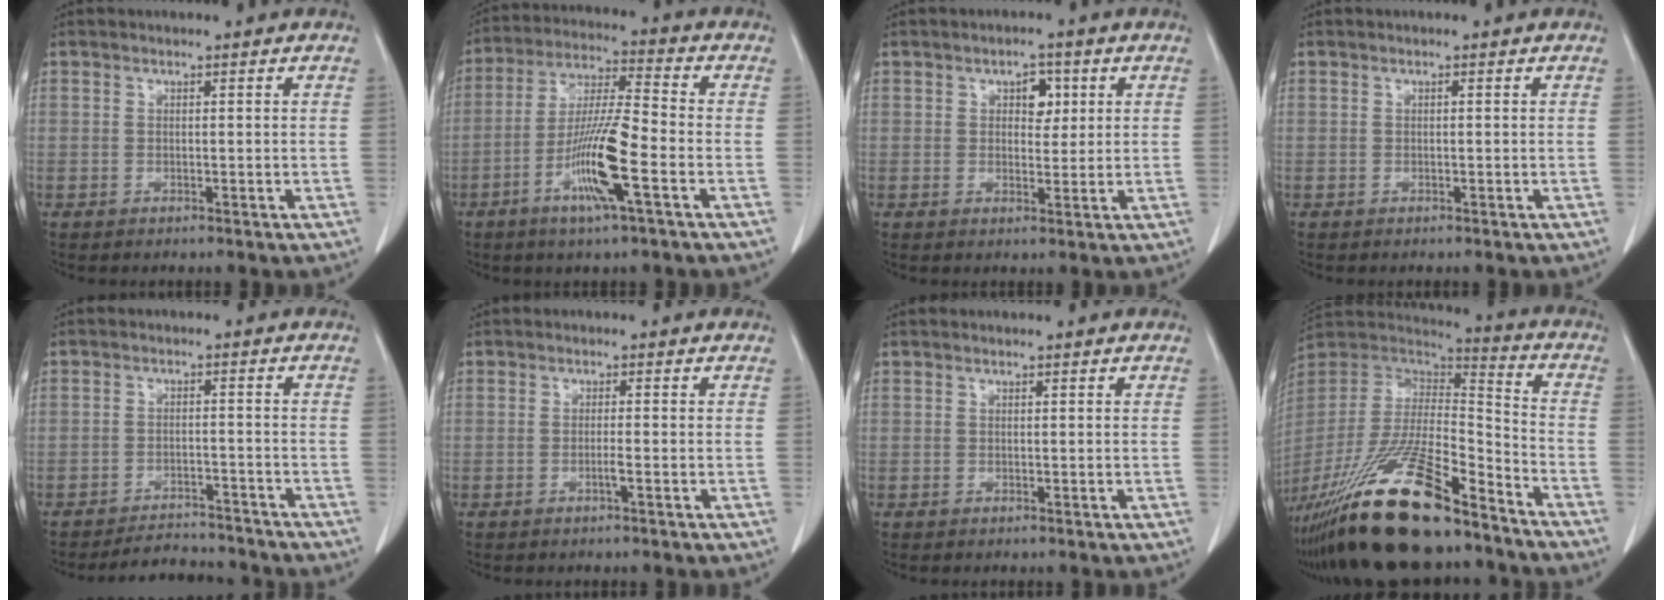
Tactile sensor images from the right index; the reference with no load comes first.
{"total": 12.1, "force": [-4.6, 0.5, 11.2], "torque": [-0.218, -0.008, -0.089]}
{"total": 3.6, "force": [1.3, 2.1, 2.5], "torque": [-0.032, 0.007, 0.018]}
{"total": 0.0}
{"total": 6.2, "force": [-5.9, 1.9, 0.1], "torque": [0.008, 0.009, -0.088]}
{"total": 1.2, "force": [-0.6, -0.2, 1.0], "torque": [-0.022, 0.000, -0.011]}
{"total": 0.0}
{"total": 28.4, "force": [-20.8, 5.6, 18.5], "torque": [-0.375, -0.044, -0.362]}